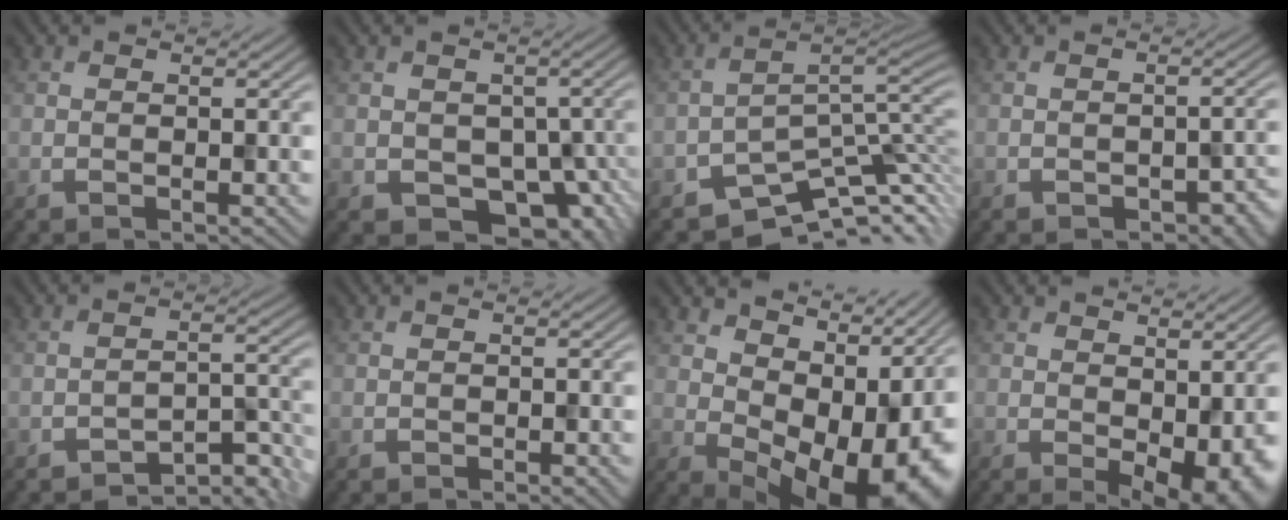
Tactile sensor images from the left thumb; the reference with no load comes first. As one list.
[{"total": 5.7, "force": [-2.4, 4.4, 2.9], "torque": [-0.047, -0.032, -0.020]}, {"total": 7.4, "force": [-5.6, 2.7, 3.9], "torque": [-0.044, -0.012, -0.094]}, {"total": 3.0, "force": [-2.1, 1.2, 1.8], "torque": [-0.015, -0.006, -0.009]}, {"total": 4.9, "force": [-4.8, 0.3, 1.0], "torque": [-0.009, 0.013, -0.065]}, {"total": 0.7, "force": [-0.4, 0.1, 0.5], "torque": [-0.005, 0.000, -0.006]}, {"total": 13.5, "force": [2.9, 8.8, 9.9], "torque": [-0.098, -0.008, 0.087]}, {"total": 5.1, "force": [-0.6, 2.6, 4.3], "torque": [-0.063, -0.018, 0.017]}]